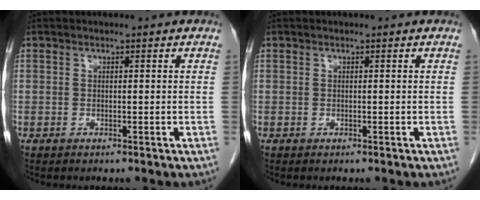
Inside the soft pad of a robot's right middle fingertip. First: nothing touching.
{"total": 0.0}